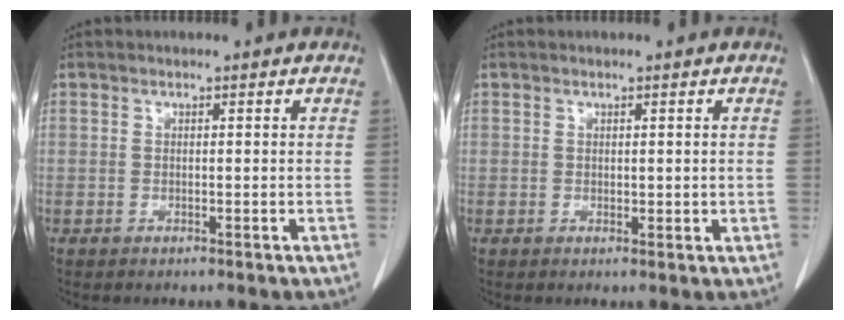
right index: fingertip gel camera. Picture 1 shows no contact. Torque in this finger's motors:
{"motor_torque": [-0.26, 0.32, -0.03, 0.01]}